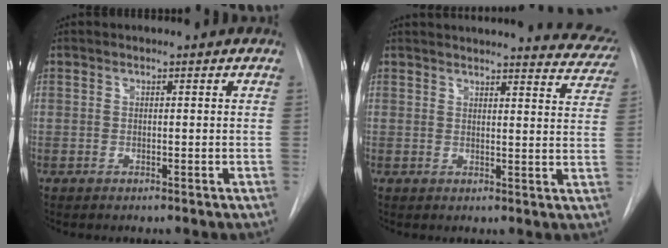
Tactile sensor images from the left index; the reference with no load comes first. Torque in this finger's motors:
{"motor_torque": [-0.33, -1.42, -0.03, 0.05]}